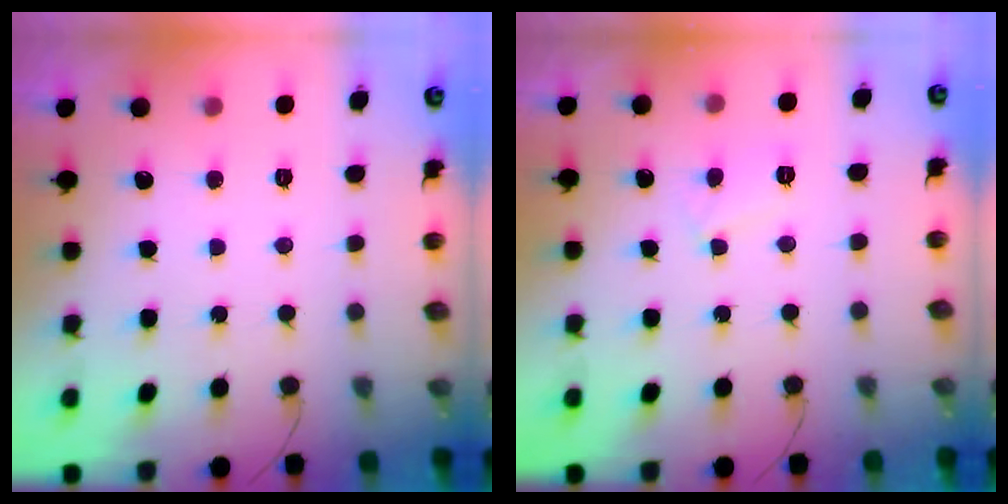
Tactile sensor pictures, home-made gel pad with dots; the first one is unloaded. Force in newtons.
{"total": 4.1, "press": 4.0, "slide": 0.5}